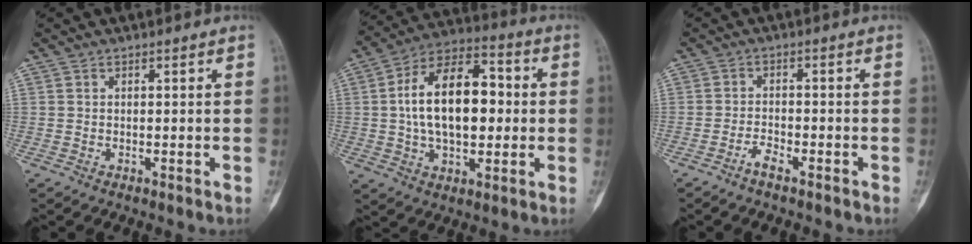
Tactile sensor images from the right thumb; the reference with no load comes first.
{"total": 18.5, "force": [1.0, 10.5, 15.2], "torque": [-0.237, 0.027, 0.012]}
{"total": 2.6, "force": [-2.0, 0.7, 1.5], "torque": [-0.033, 0.012, -0.040]}